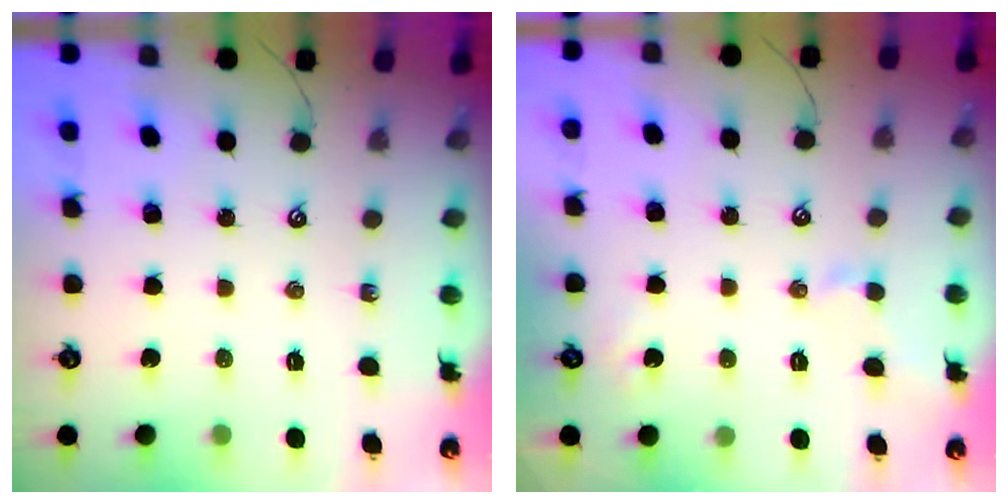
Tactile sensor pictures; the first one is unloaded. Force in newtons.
{"total": 2.1, "press": 2.0, "slide": 0.6}